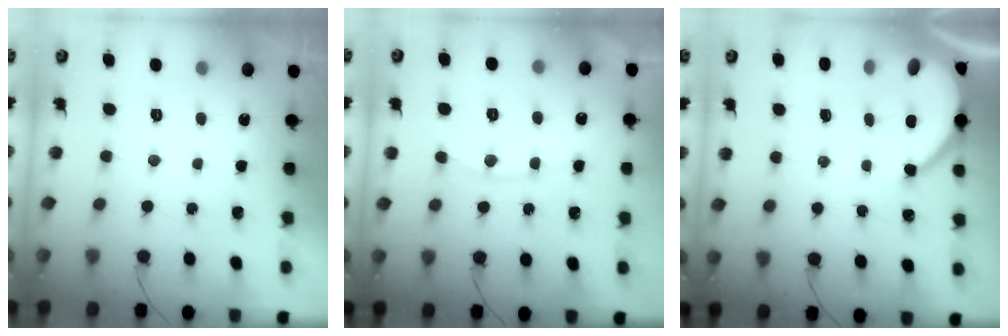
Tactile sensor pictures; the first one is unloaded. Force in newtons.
{"total": 8.5, "press": 8.4, "slide": 1.2}
{"total": 8.1, "press": 8.1, "slide": 0.4}